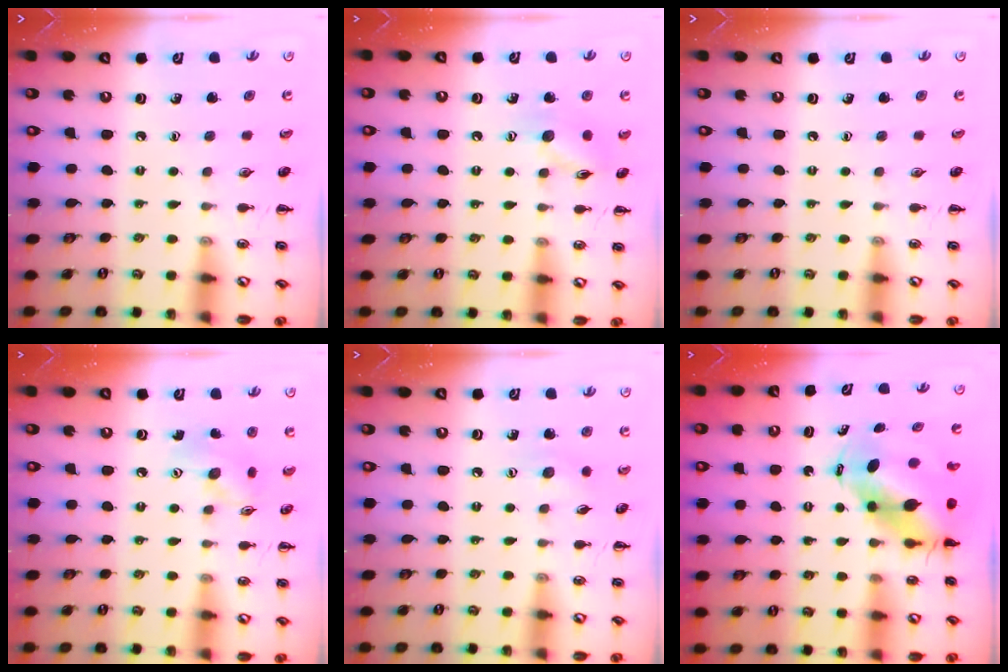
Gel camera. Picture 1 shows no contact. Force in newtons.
{"total": 8.6, "press": 8.6, "slide": 0.7}
{"total": 0.0}
{"total": 7.4, "press": 7.4, "slide": 0.4}
{"total": 5.5, "press": 5.4, "slide": 1.3}
{"total": 7.8, "press": 7.4, "slide": 2.2}